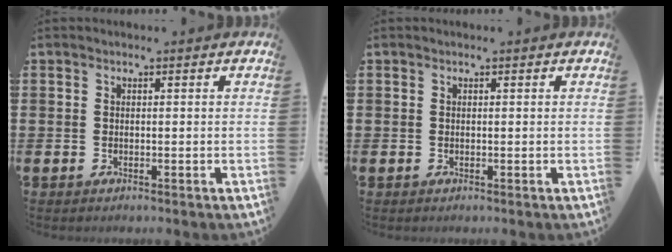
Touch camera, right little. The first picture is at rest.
{"total": 0.0}